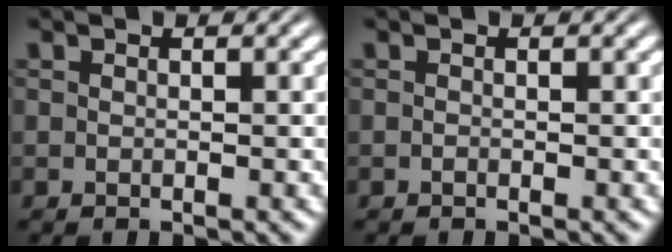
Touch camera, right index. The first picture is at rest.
{"total": 0.6, "force": [-0.3, -0.5, 0.0], "torque": [0.002, -0.001, -0.005]}